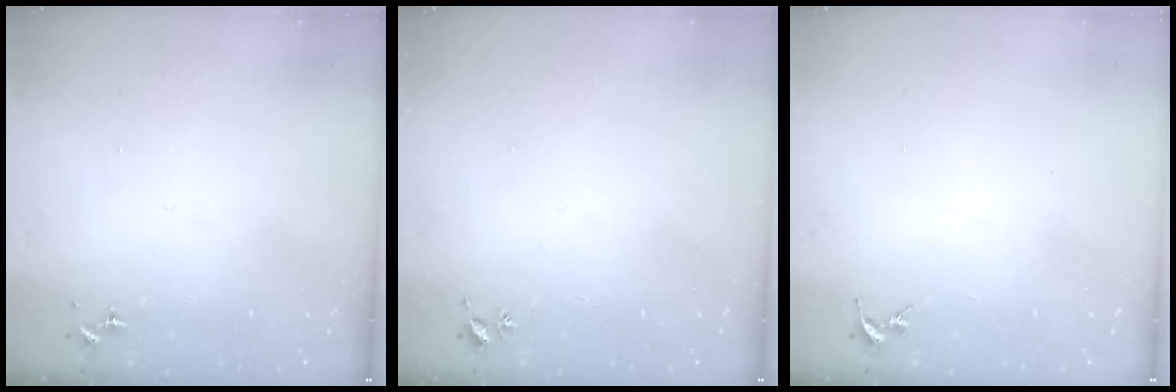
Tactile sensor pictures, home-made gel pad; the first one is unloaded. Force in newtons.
{"total": 2.6, "press": 2.6, "slide": 0.3}
{"total": 0.0}